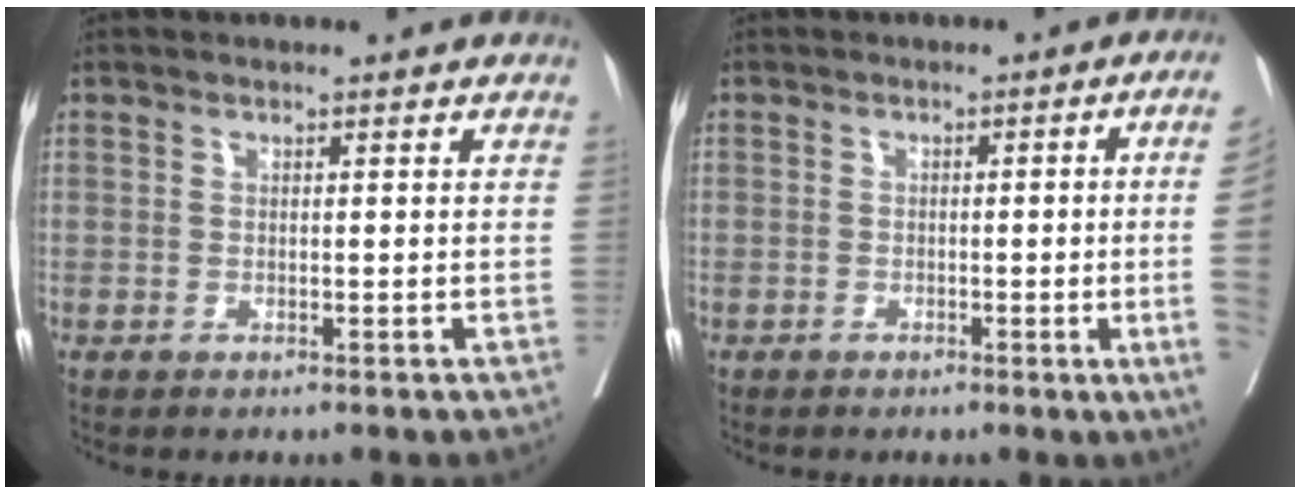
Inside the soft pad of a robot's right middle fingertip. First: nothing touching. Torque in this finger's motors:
{"motor_torque": [0.42, -0.29, -0.95, -0.21]}